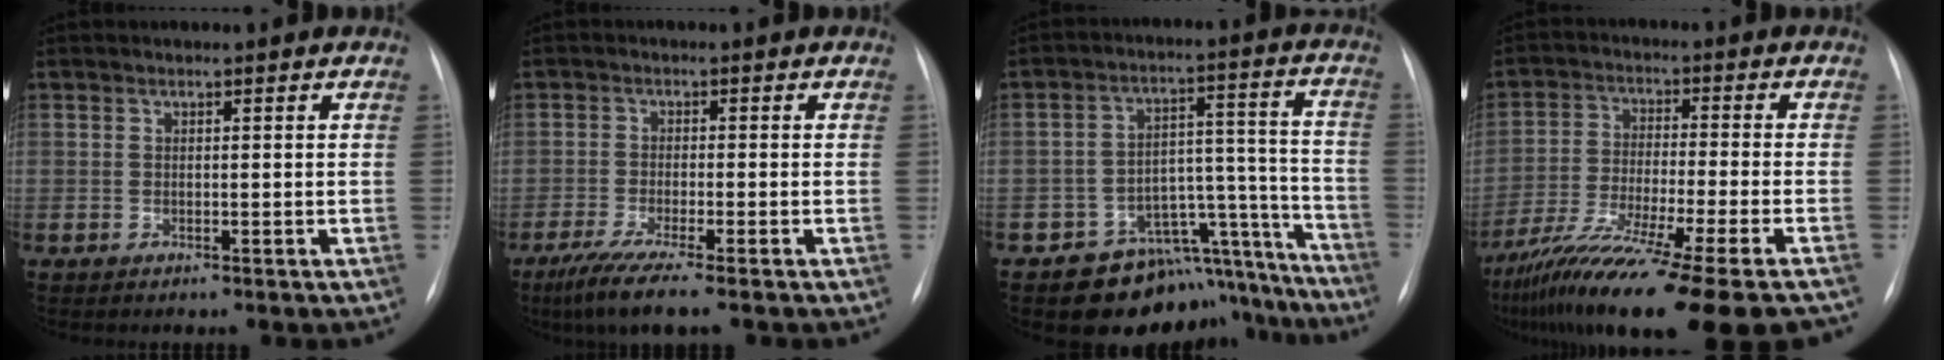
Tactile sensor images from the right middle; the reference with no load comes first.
{"total": 6.7, "force": [-4.6, -0.4, 4.8], "torque": [-0.089, -0.024, -0.081]}
{"total": 14.7, "force": [-13.1, 6.4, 1.6], "torque": [0.023, 0.090, -0.176]}
{"total": 20.5, "force": [-15.6, -0.4, 13.2], "torque": [-0.199, -0.059, -0.258]}